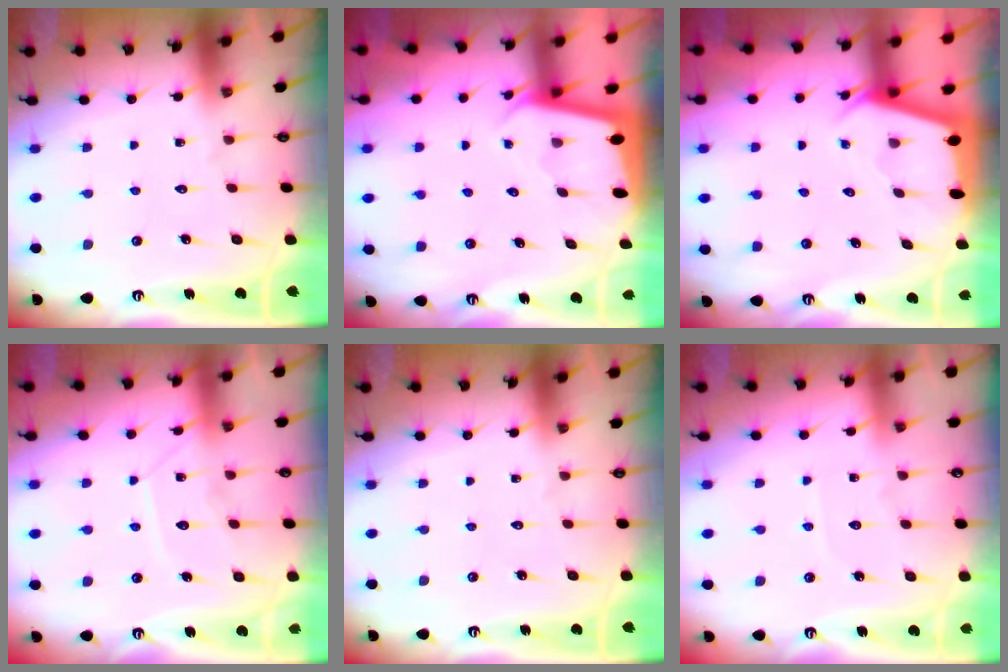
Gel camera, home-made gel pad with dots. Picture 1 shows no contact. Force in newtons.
{"total": 1.8, "press": 1.8, "slide": 0.1}
{"total": 2.3, "press": 2.3, "slide": 0.3}
{"total": 10.6, "press": 10.6, "slide": 0.9}
{"total": 0.0}
{"total": 2.5, "press": 2.5, "slide": 0.3}